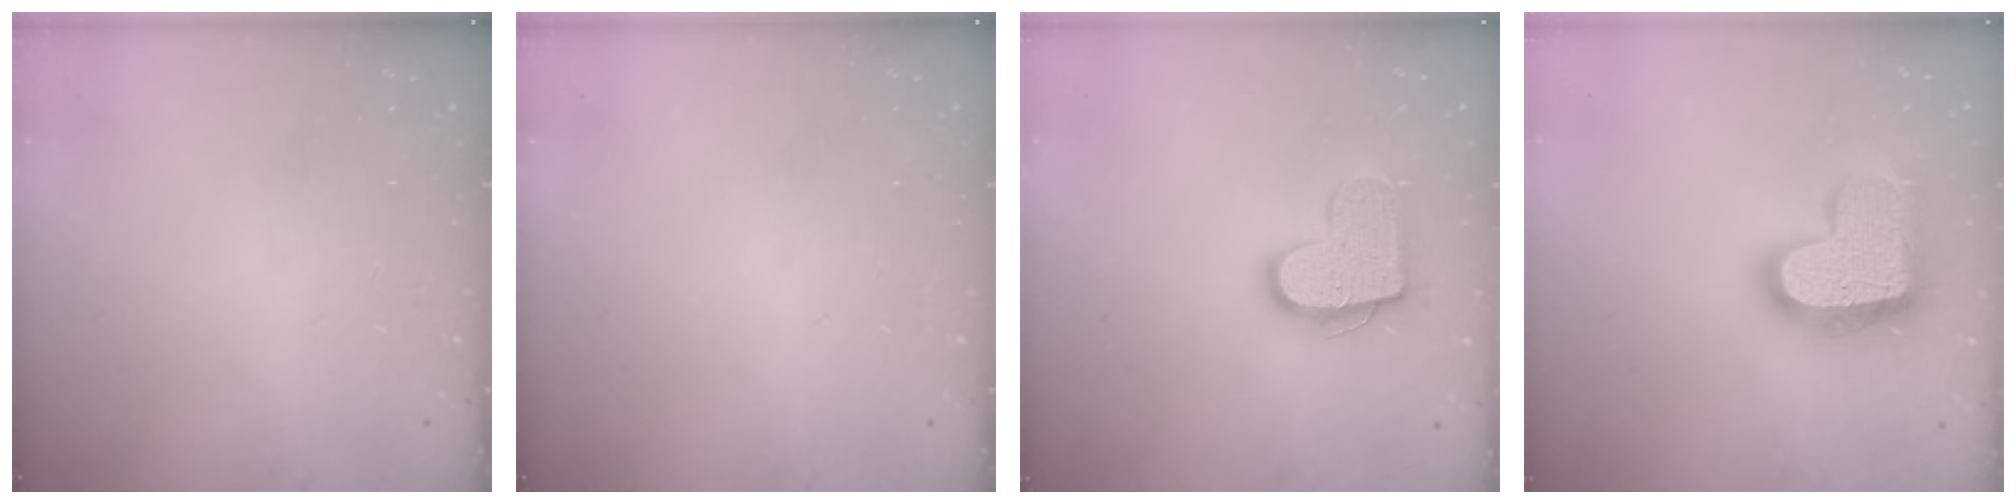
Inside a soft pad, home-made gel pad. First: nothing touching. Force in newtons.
{"total": 0.0}
{"total": 12.8, "press": 12.8, "slide": 0.6}
{"total": 19.5, "press": 19.5, "slide": 1.4}